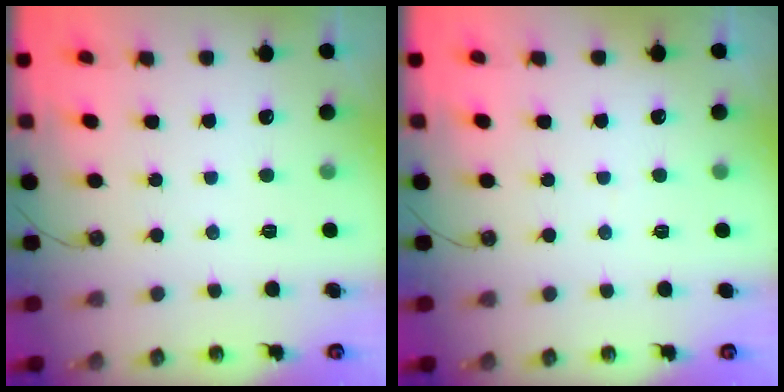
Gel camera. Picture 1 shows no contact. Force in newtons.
{"total": 1.4, "press": 1.4, "slide": 0.1}